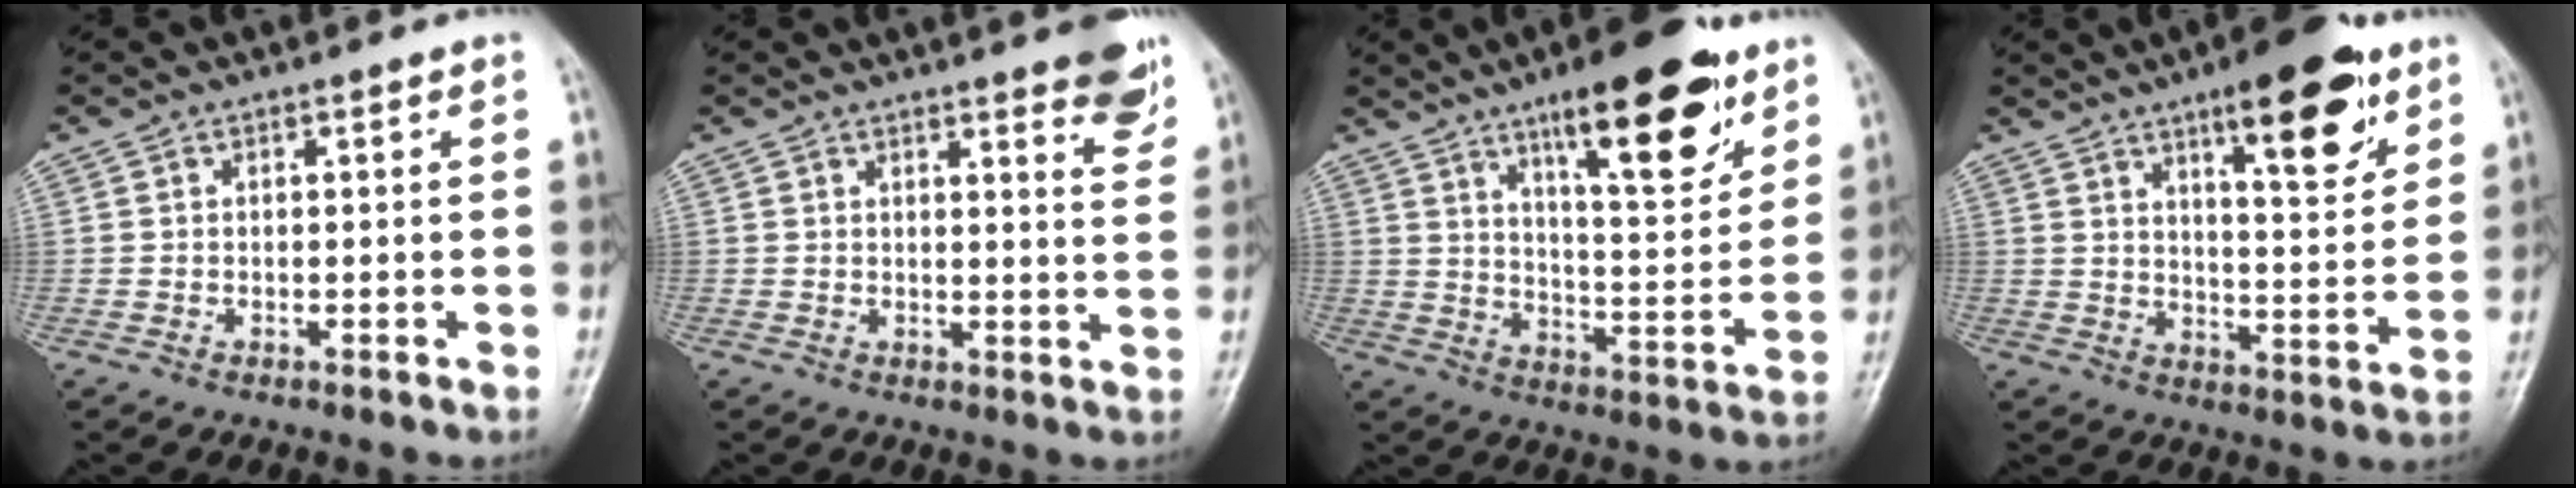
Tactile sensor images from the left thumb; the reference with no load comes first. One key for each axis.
{"total": 8.0, "fx": 5.4, "fy": 1.8, "fz": 5.6, "tx": -0.047, "ty": -0.028, "tz": 0.060}
{"total": 18.7, "fx": 11.2, "fy": 5.5, "fz": 14.0, "tx": -0.170, "ty": -0.061, "tz": 0.176}
{"total": 15.2, "fx": 8.8, "fy": 4.7, "fz": 11.5, "tx": -0.132, "ty": -0.046, "tz": 0.128}